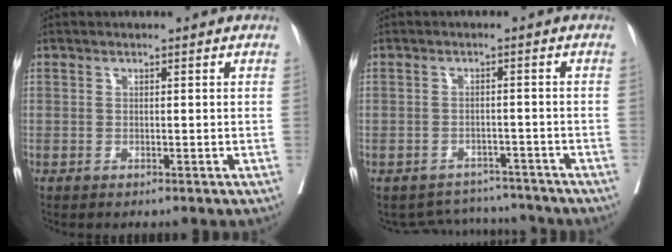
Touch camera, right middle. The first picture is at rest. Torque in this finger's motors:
{"motor_torque": [-0.47, -0.16, -0.23, -0.06]}